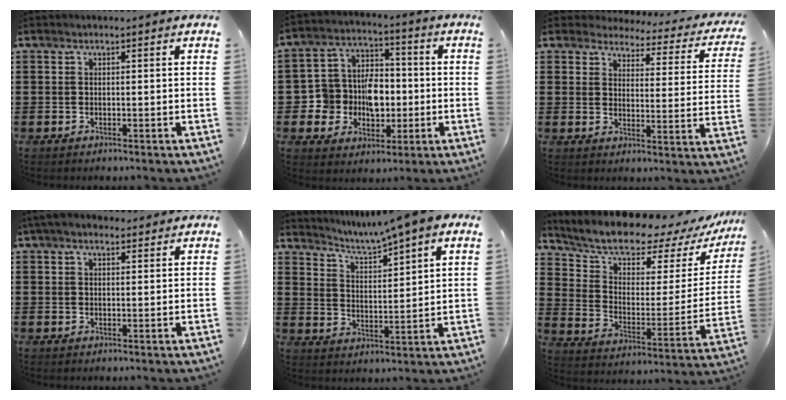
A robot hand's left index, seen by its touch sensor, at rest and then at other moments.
{"total": 9.0, "force": [-1.3, 8.0, 4.0], "torque": [-0.107, 0.020, -0.017]}
{"total": 3.3, "force": [3.2, 0.8, 0.7], "torque": [-0.028, -0.024, 0.049]}
{"total": 3.0, "force": [2.1, 1.3, 1.7], "torque": [-0.038, 0.008, 0.038]}
{"total": 5.2, "force": [4.6, -0.7, 2.3], "torque": [-0.067, -0.034, 0.071]}
{"total": 9.4, "force": [8.4, 2.6, 3.2], "torque": [-0.084, -0.067, 0.140]}